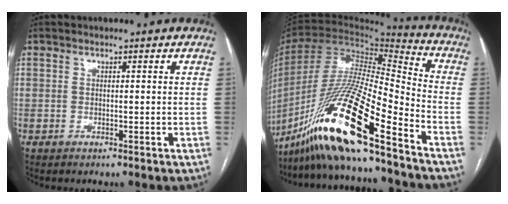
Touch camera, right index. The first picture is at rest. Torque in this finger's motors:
{"motor_torque": [1.23, -0.91, 0.88, 0.21]}